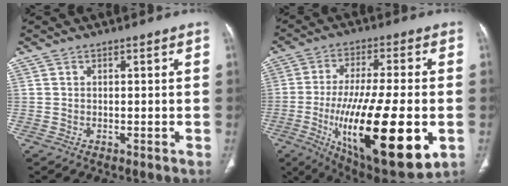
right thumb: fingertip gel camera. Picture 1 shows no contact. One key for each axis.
{"total": 26.9, "fx": -6.6, "fy": 8.4, "fz": 24.7, "tx": -0.419, "ty": -0.024, "tz": -0.088}